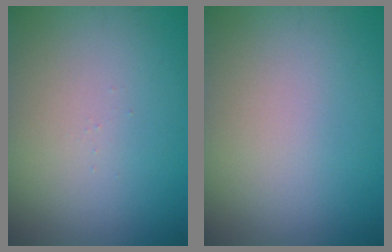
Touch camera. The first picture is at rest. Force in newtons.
{"total": 0.0}